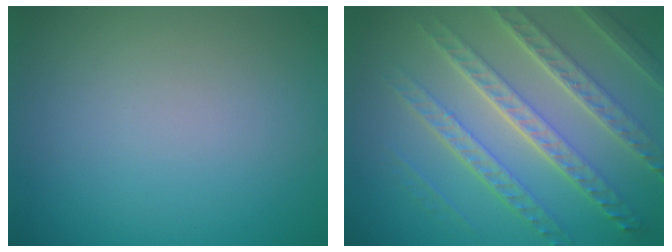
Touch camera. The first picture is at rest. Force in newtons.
{"total": 7.8, "press": 5.5, "slide": 5.5}